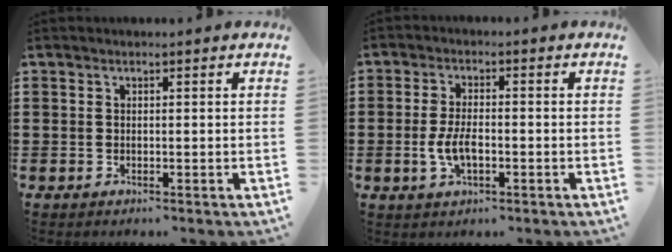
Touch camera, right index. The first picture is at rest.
{"total": 4.8, "force": [-1.1, 2.3, 4.1], "torque": [-0.093, -0.001, -0.025]}